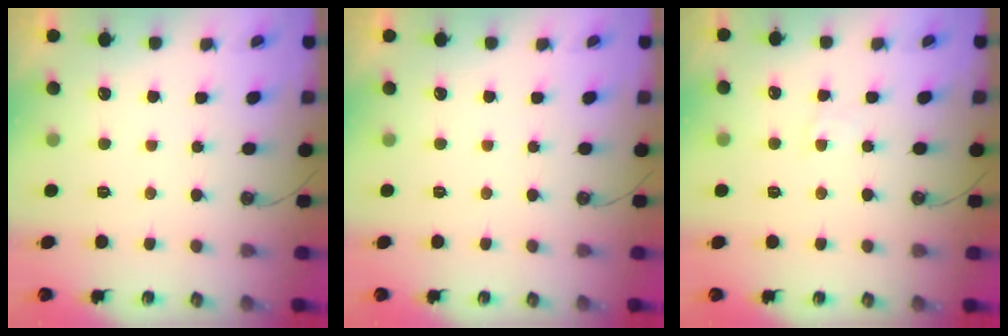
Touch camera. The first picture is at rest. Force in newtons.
{"total": 0.0}
{"total": 5.0, "press": 5.0, "slide": 0.7}